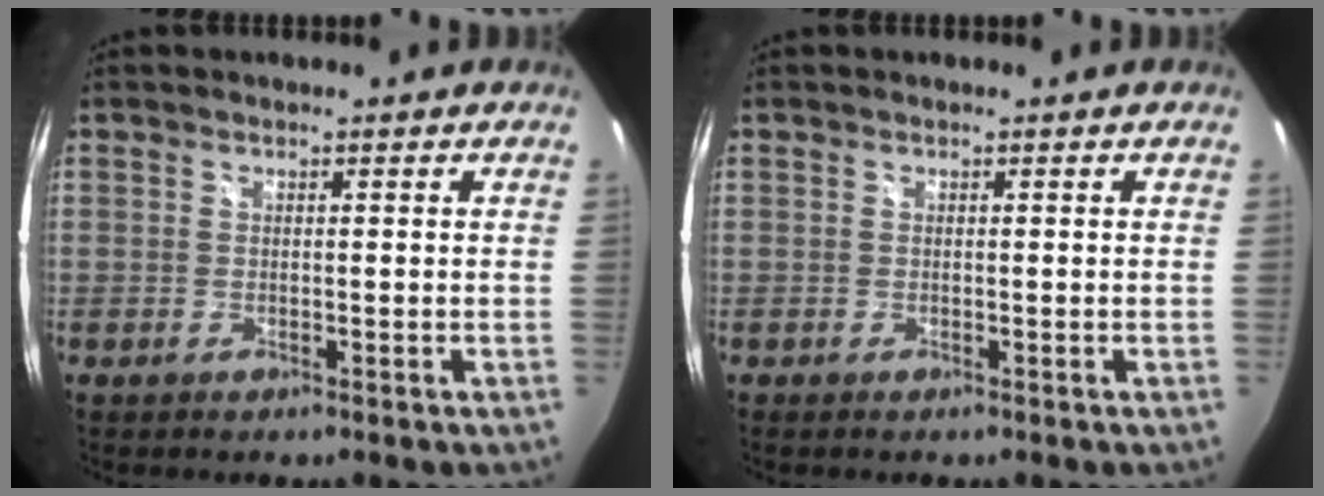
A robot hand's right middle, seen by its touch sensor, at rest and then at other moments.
{"total": 0.0}